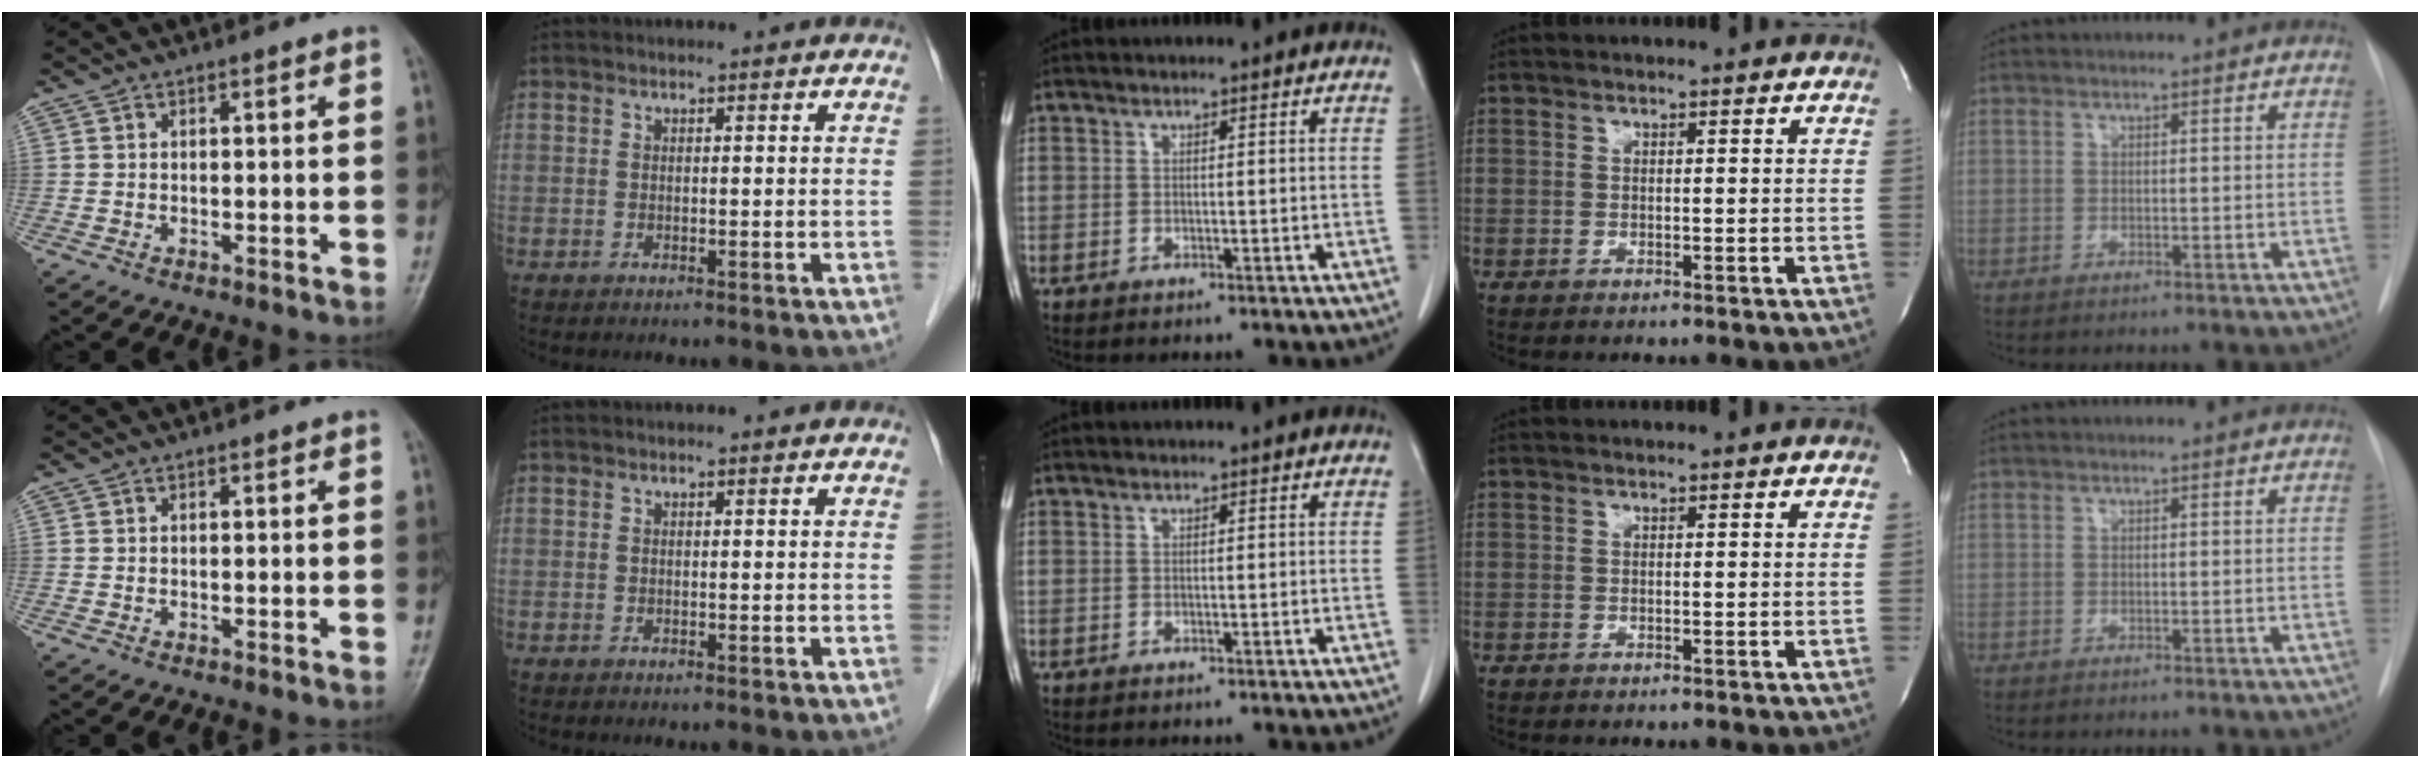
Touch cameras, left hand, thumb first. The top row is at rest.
{}